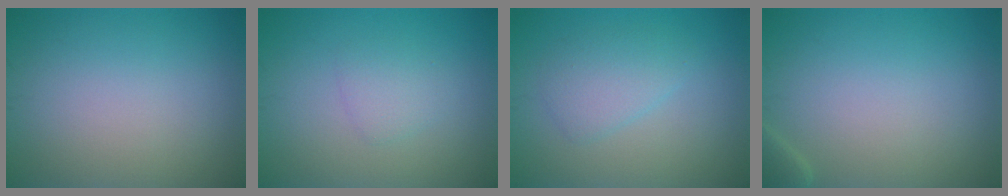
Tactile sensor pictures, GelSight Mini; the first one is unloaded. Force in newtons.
{"total": 1.5, "press": 1.5, "slide": 0.0}
{"total": 2.6, "press": 2.5, "slide": 0.1}
{"total": 1.1, "press": 1.1, "slide": 0.1}